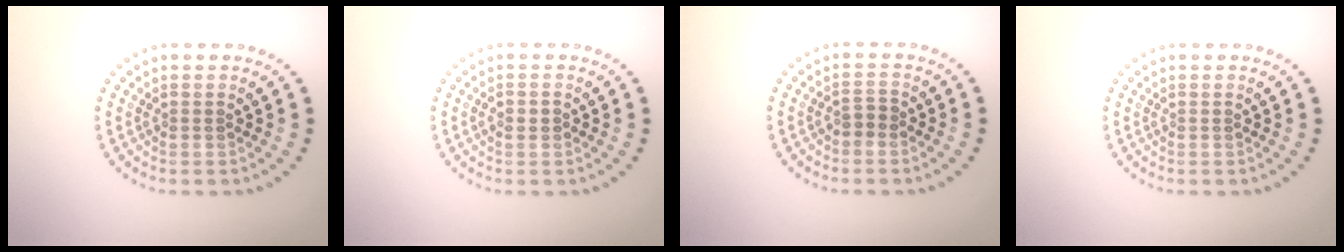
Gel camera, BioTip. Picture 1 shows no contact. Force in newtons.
{"total": 1.1, "press": 1.0, "slide": 0.4}
{"total": 1.2, "press": 0.9, "slide": 0.7}
{"total": 0.0}